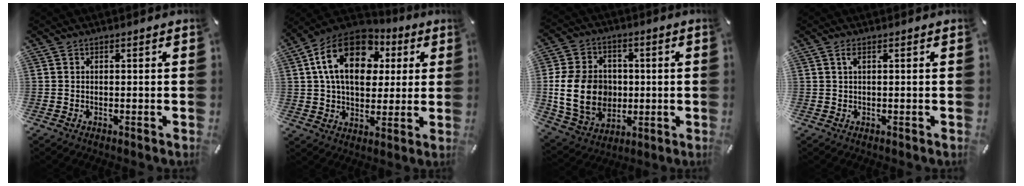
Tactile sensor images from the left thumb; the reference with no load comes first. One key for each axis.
{"total": 18.3, "fx": 6.0, "fy": 12.5, "fz": 12.0, "tx": -0.220, "ty": -0.013, "tz": 0.105}
{"total": 16.4, "fx": -0.5, "fy": 12.9, "fz": 10.0, "tx": -0.219, "ty": 0.004, "tz": -0.007}
{"total": 1.3, "fx": 0.4, "fy": 0.2, "fz": 1.2, "tx": -0.025, "ty": 0.001, "tz": 0.006}